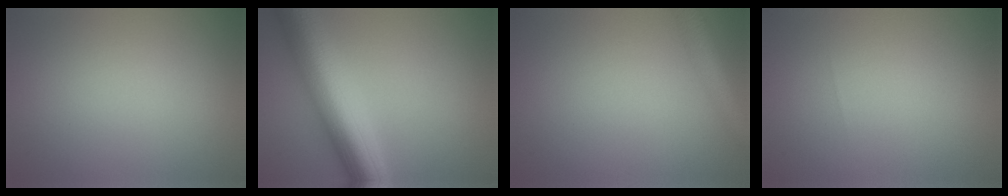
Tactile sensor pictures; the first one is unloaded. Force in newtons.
{"total": 10.0, "press": 10.0, "slide": 0.4}
{"total": 3.0, "press": 3.0, "slide": 0.1}
{"total": 0.0}